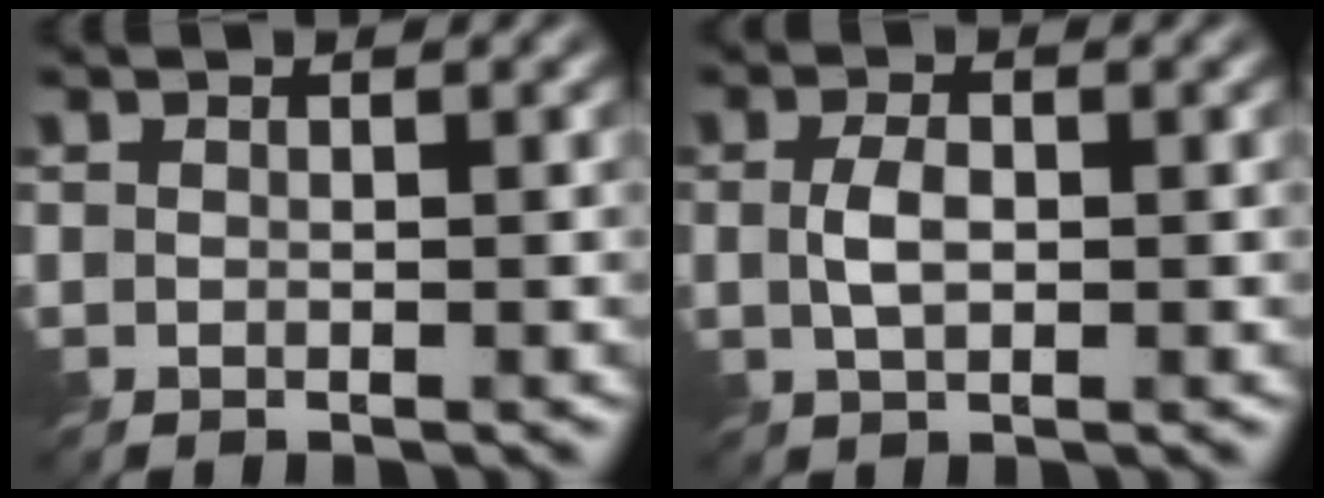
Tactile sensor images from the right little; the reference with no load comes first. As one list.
[{"total": 2.2, "force": [0.0, 1.1, 1.9], "torque": [-0.043, 0.000, 0.000]}]